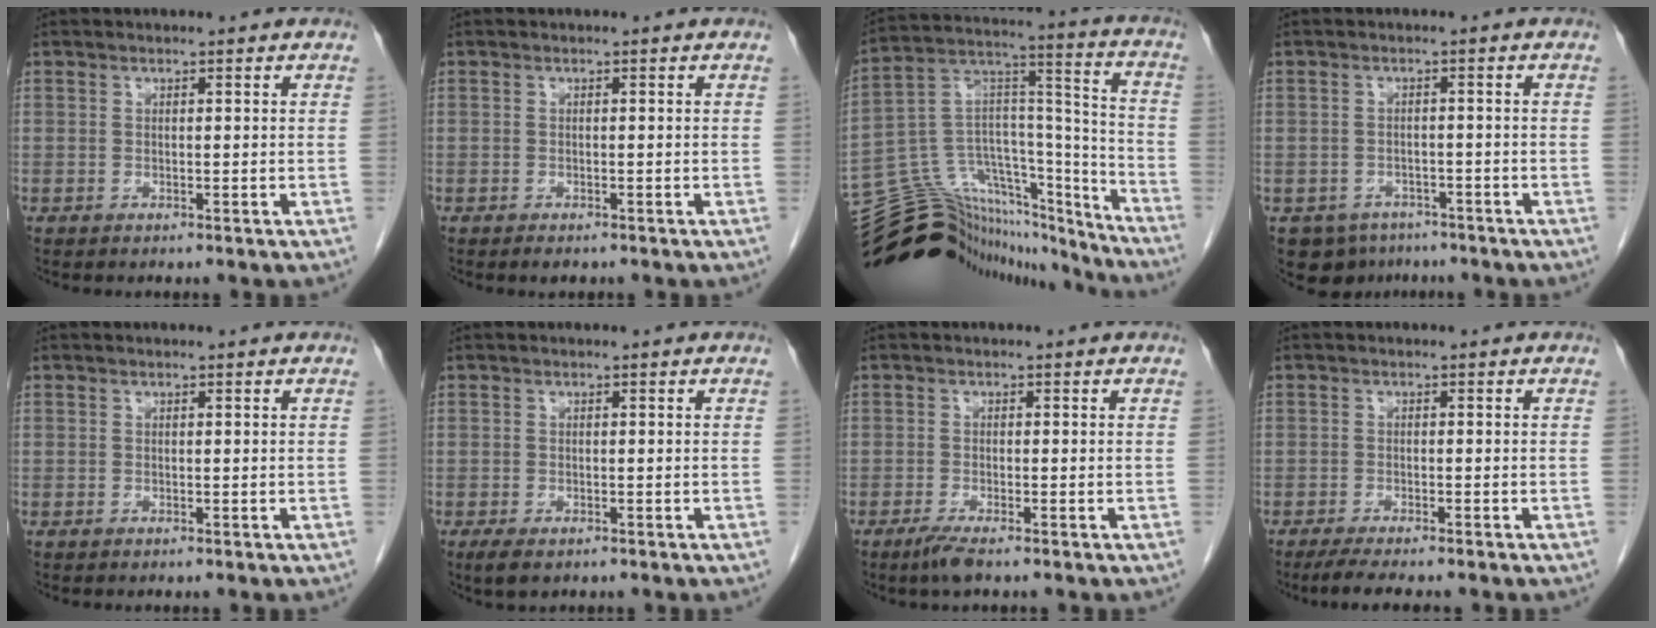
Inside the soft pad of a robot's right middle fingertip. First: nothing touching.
{"total": 1.2, "force": [-0.9, 0.4, 0.7], "torque": [-0.012, -0.003, -0.007]}
{"total": 27.3, "force": [-25.1, 7.7, 7.3], "torque": [-0.137, 0.051, -0.383]}
{"total": 6.0, "force": [-4.4, 4.1, 0.8], "torque": [-0.007, 0.004, -0.059]}
{"total": 0.0}
{"total": 2.5, "force": [-1.5, 1.1, 1.6], "torque": [-0.034, -0.004, -0.019]}
{"total": 2.4, "force": [-1.7, 0.1, 1.7], "torque": [-0.040, -0.007, -0.035]}
{"total": 5.3, "force": [-4.3, 0.5, 3.0], "torque": [-0.045, -0.011, -0.065]}